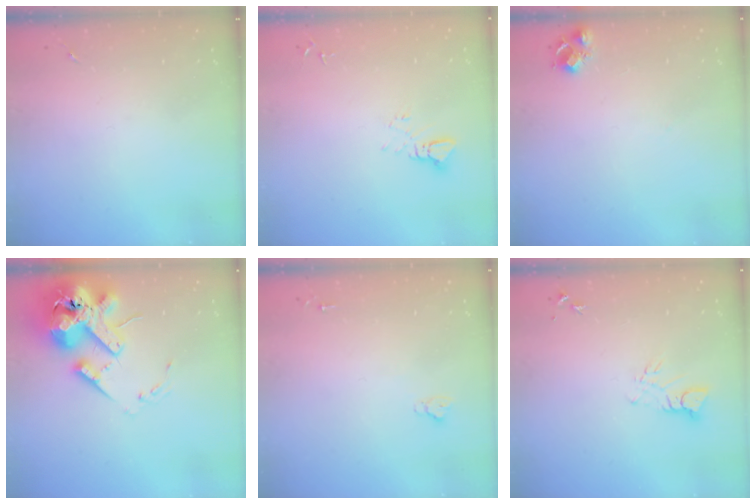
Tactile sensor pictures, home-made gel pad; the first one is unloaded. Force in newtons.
{"total": 3.1, "press": 3.1, "slide": 0.1}
{"total": 7.3, "press": 7.2, "slide": 0.8}
{"total": 18.6, "press": 18.4, "slide": 3.2}
{"total": 2.6, "press": 2.5, "slide": 0.3}
{"total": 4.0, "press": 4.0, "slide": 0.4}